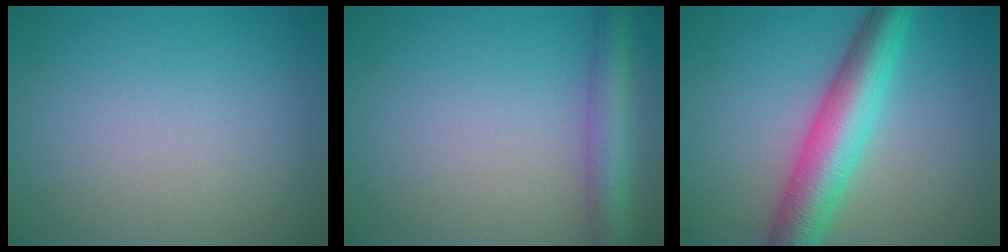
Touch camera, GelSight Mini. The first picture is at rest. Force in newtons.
{"total": 4.4, "press": 4.4, "slide": 0.1}
{"total": 7.2, "press": 7.2, "slide": 0.1}